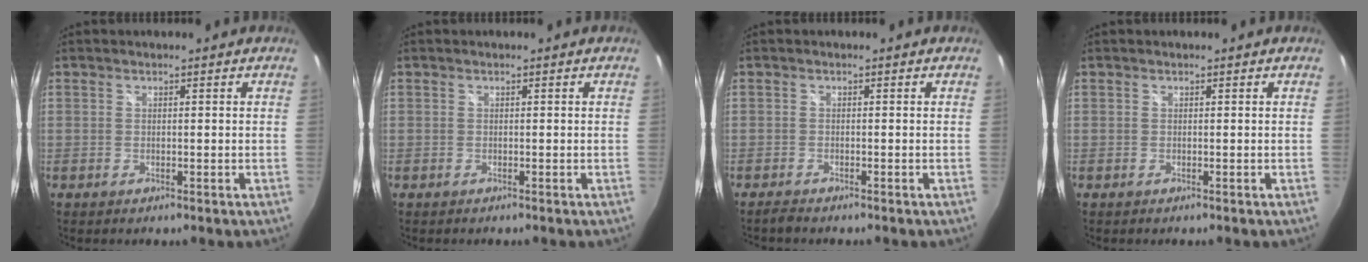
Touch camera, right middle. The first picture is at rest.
{"total": 0.6, "force": [0.5, -0.3, -0.2], "torque": [0.006, 0.003, 0.007]}
{"total": 1.3, "force": [-1.3, 0.1, 0.4], "torque": [-0.011, -0.004, -0.023]}
{"total": 0.0}